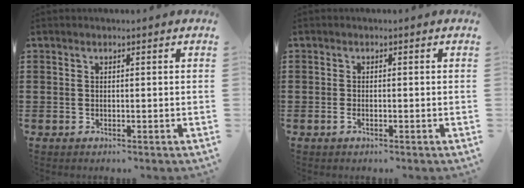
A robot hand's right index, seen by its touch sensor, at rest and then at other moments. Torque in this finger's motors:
{"motor_torque": [0.80, 1.34, 0.00, 0.00]}